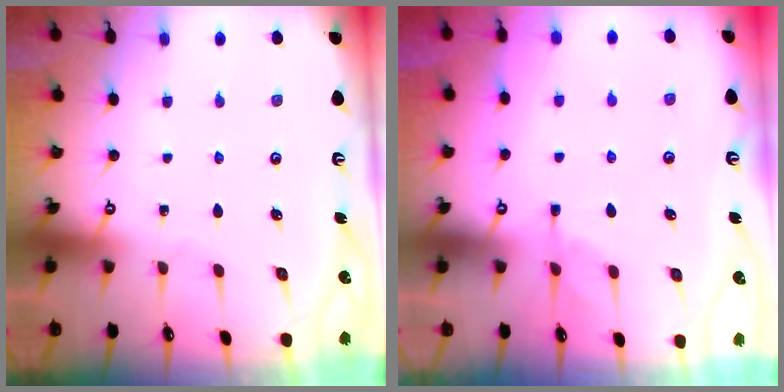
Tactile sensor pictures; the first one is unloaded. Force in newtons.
{"total": 0.9, "press": 0.1, "slide": 0.9}